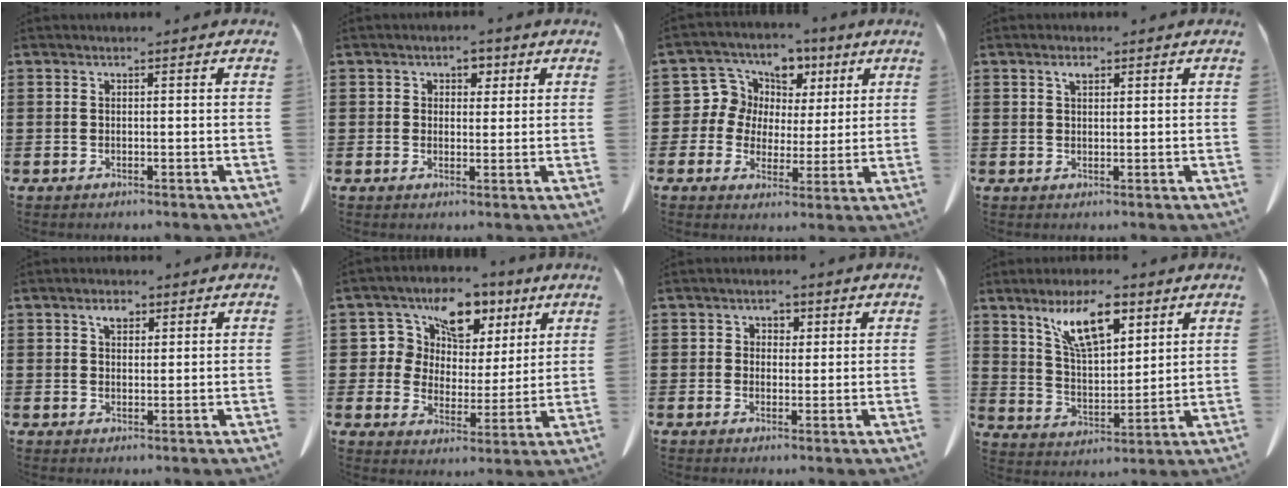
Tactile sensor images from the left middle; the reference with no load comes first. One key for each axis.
{"total": 2.4, "fx": 1.1, "fy": 2.0, "fz": 0.8, "tx": -0.009, "ty": 0.004, "tz": 0.012}
{"total": 7.6, "fx": 2.1, "fy": 7.2, "fz": 1.2, "tx": -0.067, "ty": -0.002, "tz": 0.038}
{"total": 1.7, "fx": 0.9, "fy": 0.8, "fz": 1.2, "tx": -0.020, "ty": 0.001, "tz": 0.014}
{"total": 2.5, "fx": 1.5, "fy": 1.4, "fz": 1.5, "tx": -0.026, "ty": 0.002, "tz": 0.025}
{"total": 9.5, "fx": 5.7, "fy": 6.7, "fz": 3.5, "tx": -0.083, "ty": -0.018, "tz": 0.099}
{"total": 2.0, "fx": 0.8, "fy": 1.8, "fz": 0.3, "tx": -0.009, "ty": 0.008, "tz": 0.010}
{"total": 10.4, "fx": 6.5, "fy": 3.9, "fz": 7.1, "tx": -0.140, "ty": -0.008, "tz": 0.114}